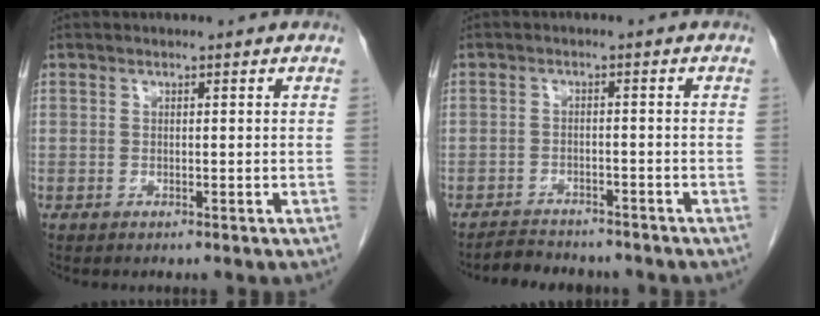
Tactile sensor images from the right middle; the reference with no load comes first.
{"total": 5.9, "force": [-5.5, 1.8, 1.2], "torque": [-0.023, -0.002, -0.079]}